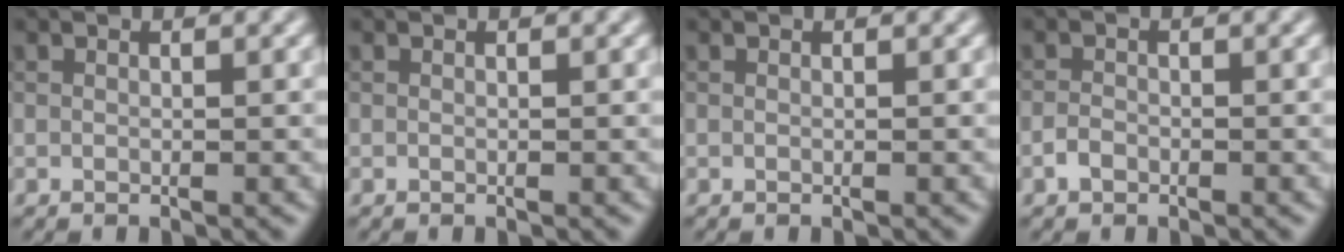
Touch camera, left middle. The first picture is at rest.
{"total": 0.0}
{"total": 0.0}
{"total": 0.9, "force": [-0.6, 0.6, 0.4], "torque": [-0.006, 0.004, -0.014]}